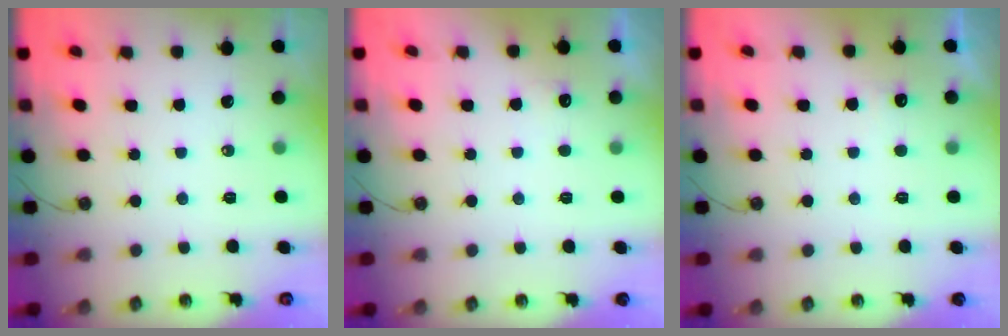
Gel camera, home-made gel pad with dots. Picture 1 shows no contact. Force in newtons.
{"total": 4.4, "press": 4.2, "slide": 1.1}
{"total": 5.0, "press": 4.8, "slide": 1.2}